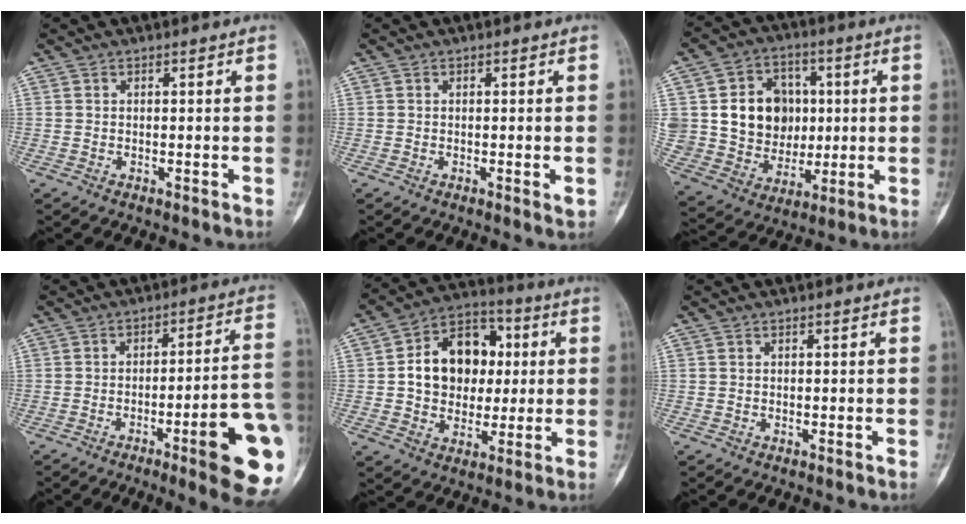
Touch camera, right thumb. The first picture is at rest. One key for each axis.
{"total": 1.5, "fx": -0.3, "fy": 0.2, "fz": 1.4, "tx": -0.017, "ty": -0.005, "tz": -0.003}
{"total": 17.9, "fx": 2.7, "fy": 14.9, "fz": 9.5, "tx": -0.123, "ty": 0.012, "tz": 0.069}
{"total": 17.9, "fx": -6.2, "fy": 2.3, "fz": 16.7, "tx": -0.162, "ty": 0.022, "tz": -0.079}
{"total": 15.7, "fx": 1.7, "fy": 12.0, "fz": 10.0, "tx": -0.114, "ty": 0.019, "tz": 0.026}
{"total": 0.0}